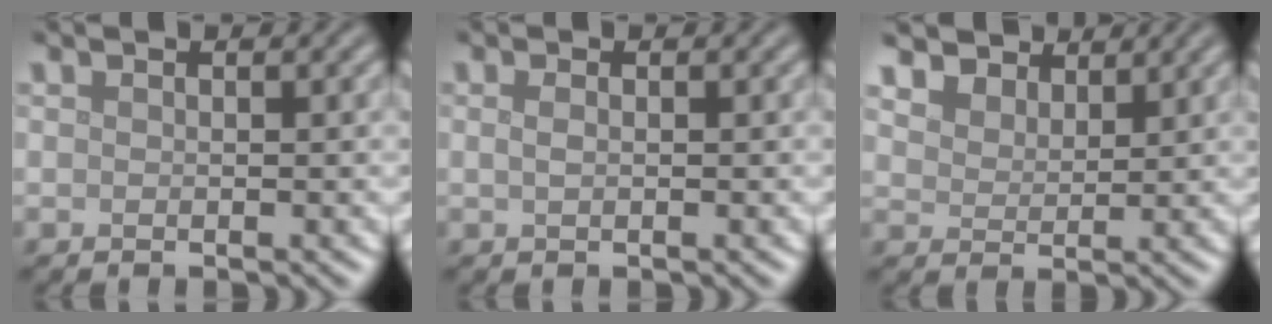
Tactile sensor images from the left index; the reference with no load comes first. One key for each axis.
{"total": 0.8, "fx": 0.2, "fy": 0.4, "fz": 0.6, "tx": -0.015, "ty": 0.001, "tz": 0.004}
{"total": 5.3, "fx": 4.5, "fy": 2.4, "fz": 1.4, "tx": -0.056, "ty": -0.009, "tz": 0.085}